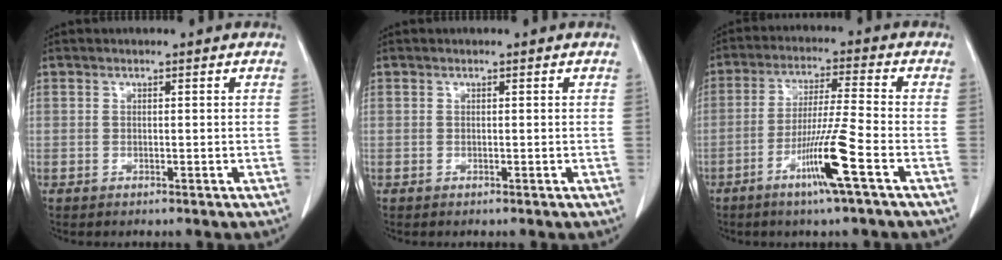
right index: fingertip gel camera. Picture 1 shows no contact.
{"total": 0.0}
{"total": 9.6, "force": [-4.5, -1.4, 8.4], "torque": [-0.157, -0.016, -0.089]}